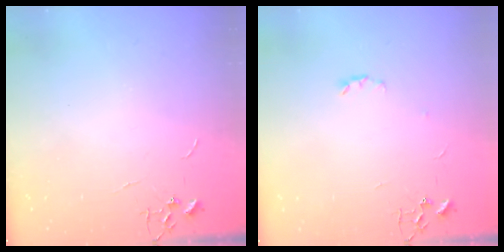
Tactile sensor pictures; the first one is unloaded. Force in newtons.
{"total": 3.2, "press": 3.2, "slide": 0.6}